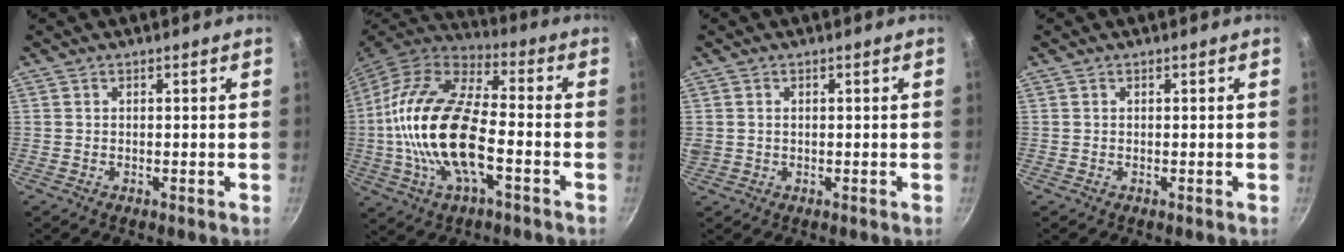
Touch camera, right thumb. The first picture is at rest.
{"total": 21.9, "force": [-3.7, 10.0, 19.1], "torque": [-0.370, 0.031, -0.082]}
{"total": 1.9, "force": [0.3, 1.6, 0.8], "torque": [-0.015, 0.003, 0.009]}
{"total": 0.0}